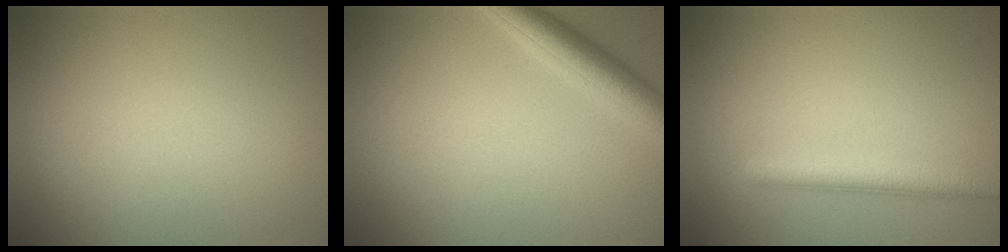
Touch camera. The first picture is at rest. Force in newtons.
{"total": 3.9, "press": 3.9, "slide": 0.2}
{"total": 2.6, "press": 2.6, "slide": 0.1}